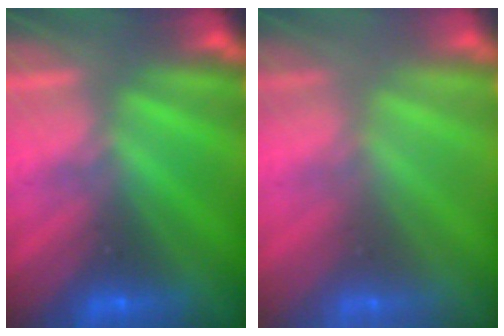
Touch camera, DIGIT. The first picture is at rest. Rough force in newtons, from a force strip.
{"total": 2.7}